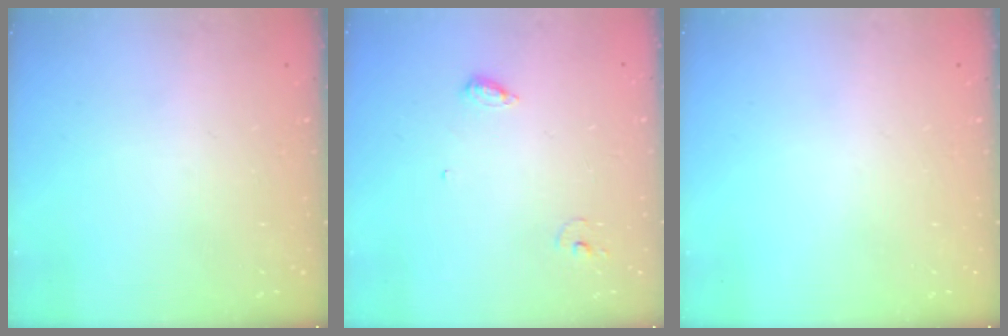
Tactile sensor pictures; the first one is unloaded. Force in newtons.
{"total": 6.4, "press": 6.4, "slide": 0.5}
{"total": 0.0}